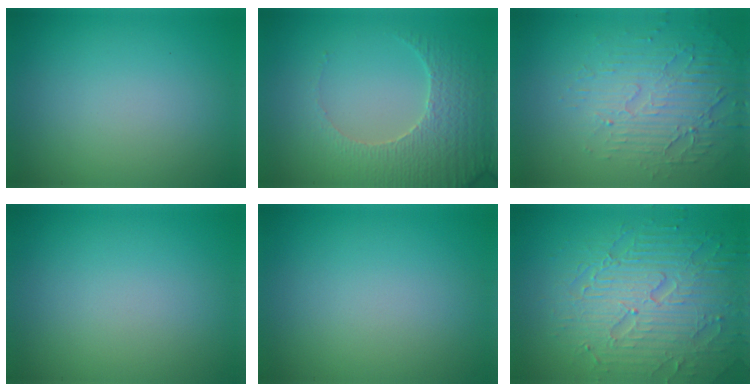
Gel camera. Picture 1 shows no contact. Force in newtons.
{"total": 4.1, "press": 4.1, "slide": 0.4}
{"total": 5.6, "press": 3.3, "slide": 4.5}
{"total": 0.0}
{"total": 0.0}
{"total": 8.0, "press": 6.1, "slide": 5.2}